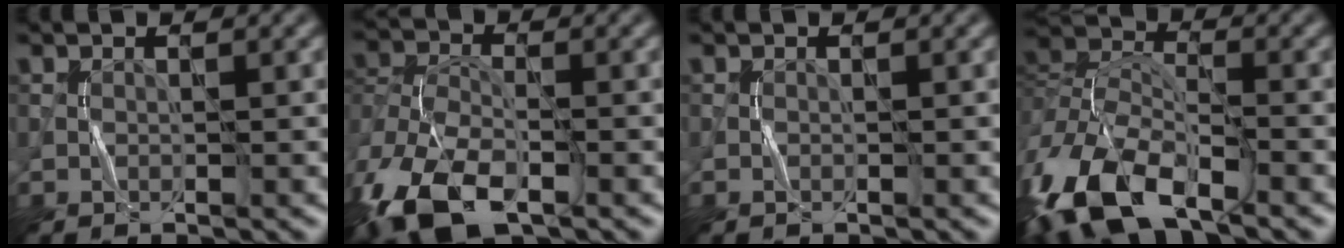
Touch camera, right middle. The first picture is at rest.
{"total": 12.5, "force": [-7.1, 6.4, 8.0], "torque": [-0.172, -0.027, -0.130]}
{"total": 0.7, "force": [-0.4, 0.5, 0.3], "torque": [-0.006, -0.001, -0.008]}
{"total": 12.3, "force": [-6.6, 5.8, 8.6], "torque": [-0.186, -0.006, -0.138]}